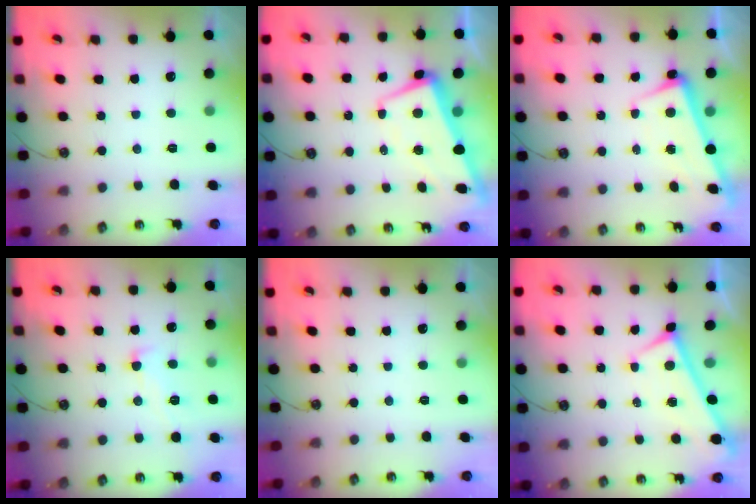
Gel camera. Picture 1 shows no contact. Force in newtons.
{"total": 1.2, "press": 0.4, "slide": 1.1}
{"total": 2.4, "press": 2.2, "slide": 0.9}
{"total": 0.9, "press": 0.2, "slide": 0.9}
{"total": 0.0}
{"total": 0.0}